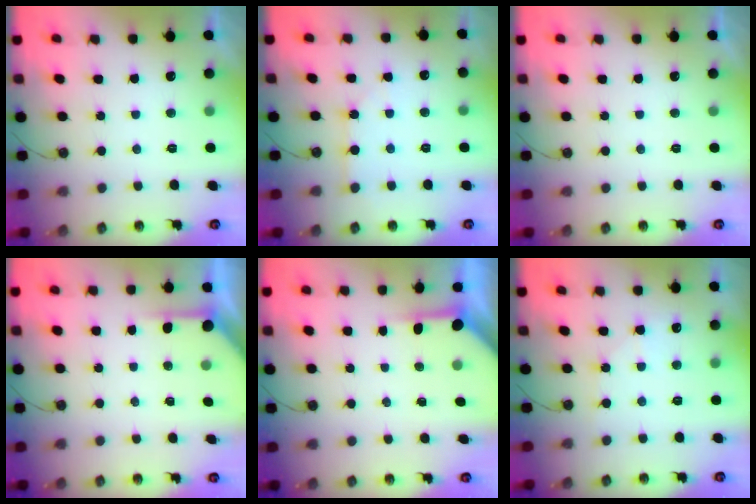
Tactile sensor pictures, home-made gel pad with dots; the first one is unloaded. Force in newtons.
{"total": 3.3, "press": 3.3, "slide": 0.3}
{"total": 0.0}
{"total": 2.8, "press": 2.7, "slide": 0.3}
{"total": 3.7, "press": 3.7, "slide": 0.4}
{"total": 5.4, "press": 5.4, "slide": 0.7}